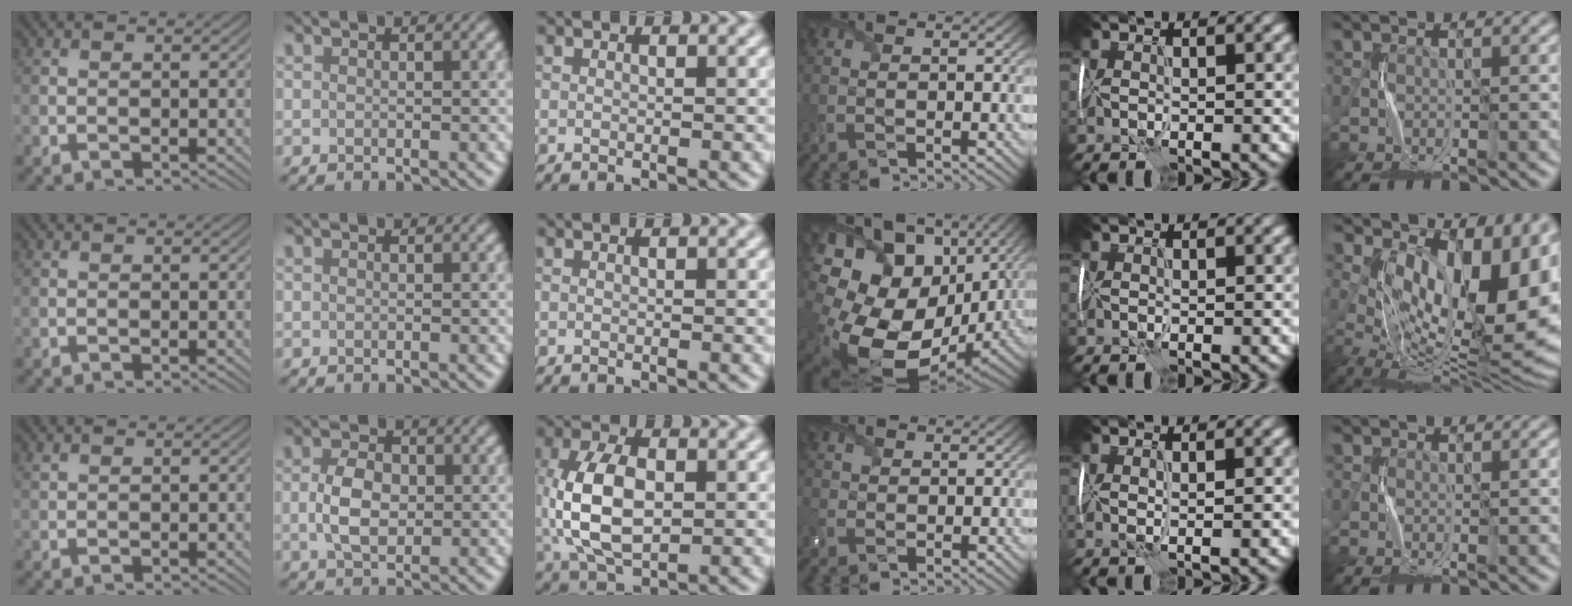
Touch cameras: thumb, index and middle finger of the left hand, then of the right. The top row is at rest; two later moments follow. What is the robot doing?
{"motion": "wrap", "object": "receipt paper"}